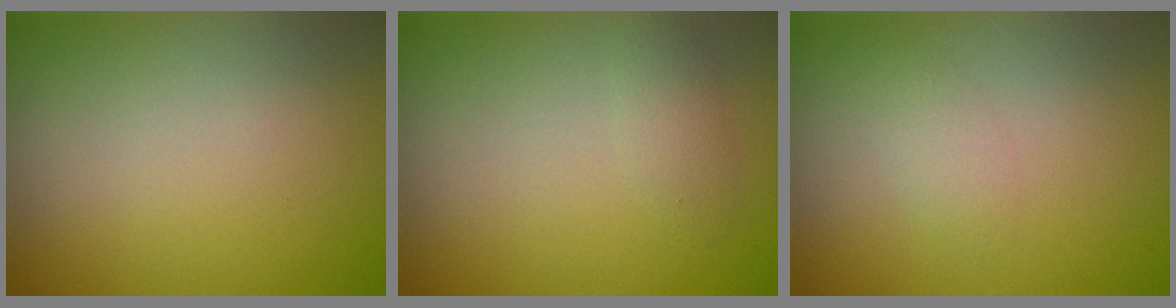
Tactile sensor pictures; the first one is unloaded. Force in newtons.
{"total": 1.3, "press": 1.3, "slide": 0.1}
{"total": 1.1, "press": 1.1, "slide": 0.0}